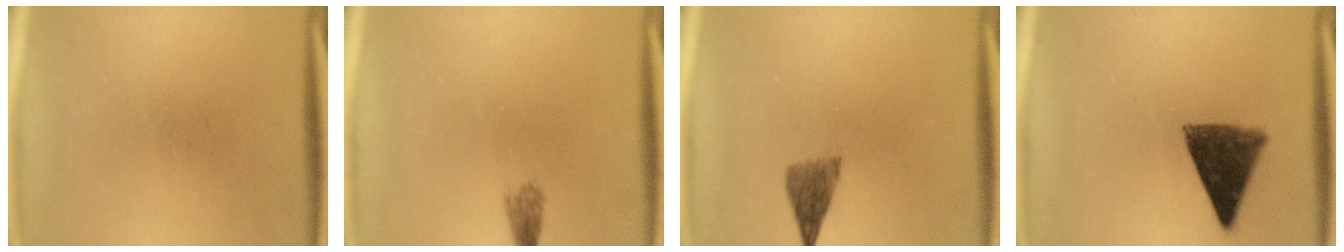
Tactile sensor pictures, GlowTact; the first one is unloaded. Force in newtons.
{"total": 1.7}
{"total": 3.6}
{"total": 10.0}